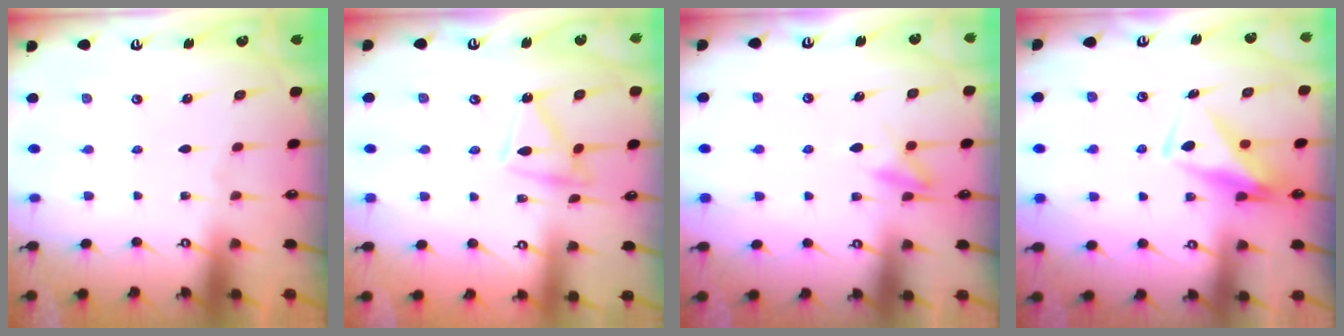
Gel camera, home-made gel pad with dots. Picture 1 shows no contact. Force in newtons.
{"total": 11.4, "press": 11.4, "slide": 0.4}
{"total": 9.9, "press": 9.8, "slide": 1.4}
{"total": 10.7, "press": 10.6, "slide": 1.0}